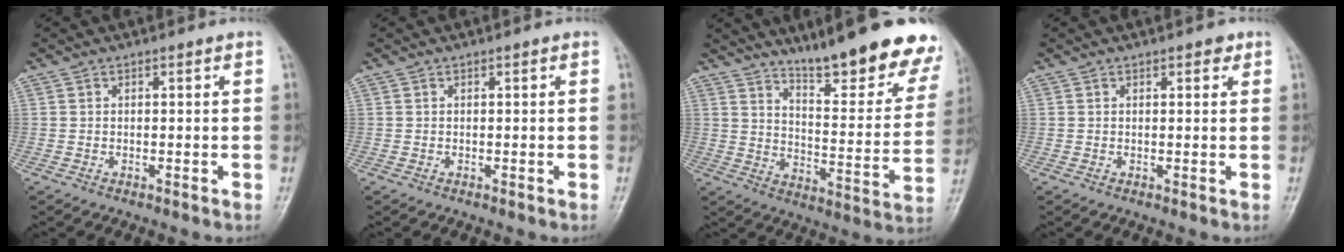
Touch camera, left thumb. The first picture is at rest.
{"total": 0.0}
{"total": 21.0, "force": [15.8, 4.6, 13.1], "torque": [-0.140, -0.097, 0.224]}
{"total": 1.7, "force": [1.0, 0.8, 1.1], "torque": [-0.006, -0.002, 0.010]}